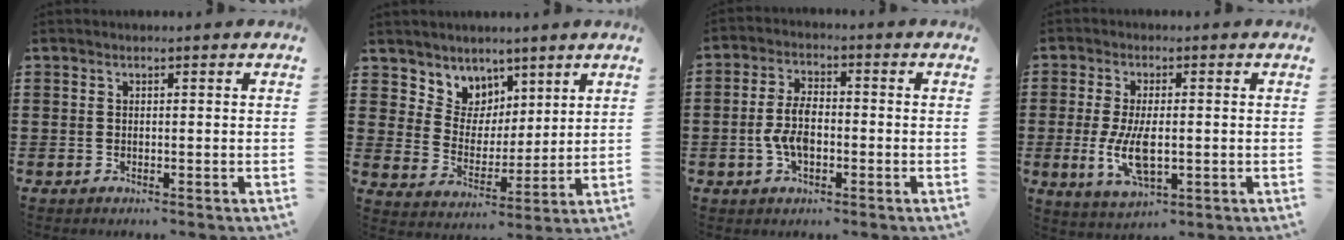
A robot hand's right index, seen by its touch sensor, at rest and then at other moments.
{"total": 6.1, "force": [4.2, 4.2, -1.2], "torque": [-0.023, -0.032, 0.077]}
{"total": 5.9, "force": [-1.2, 3.0, 4.9], "torque": [-0.114, 0.000, -0.028]}
{"total": 7.4, "force": [-0.8, 3.3, 6.5], "torque": [-0.139, -0.003, -0.015]}